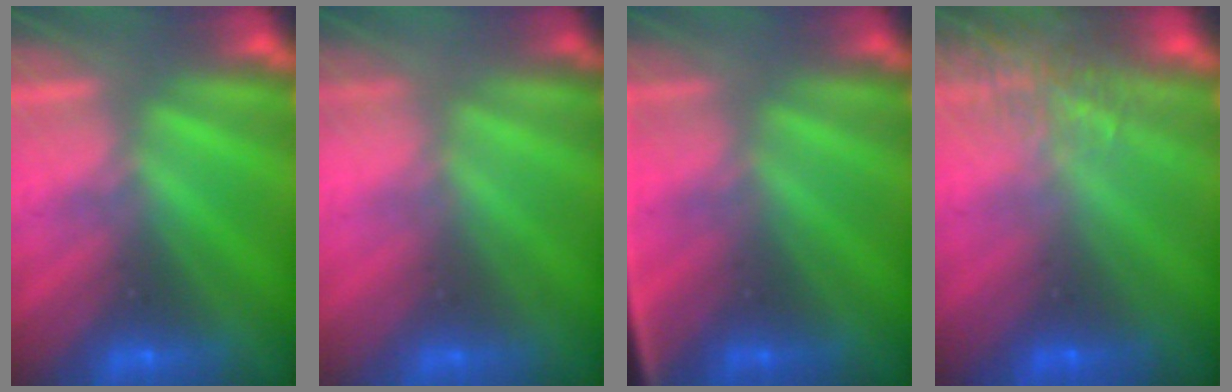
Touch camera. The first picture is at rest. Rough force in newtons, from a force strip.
{"total": 2.4}
{"total": 2.7}
{"total": 7.3}